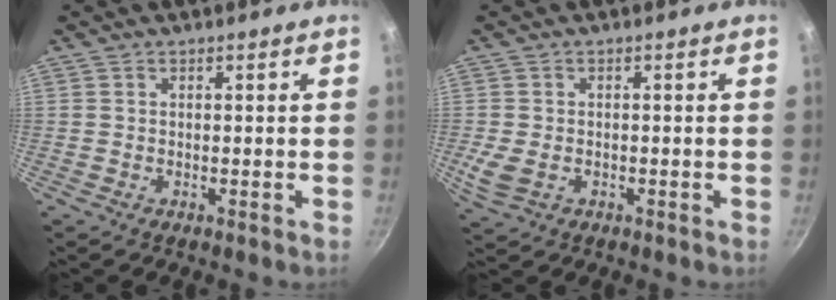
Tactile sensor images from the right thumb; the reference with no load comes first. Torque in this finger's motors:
{"motor_torque": [0.66, 0.62, 0.24, 0.24, 0.04]}